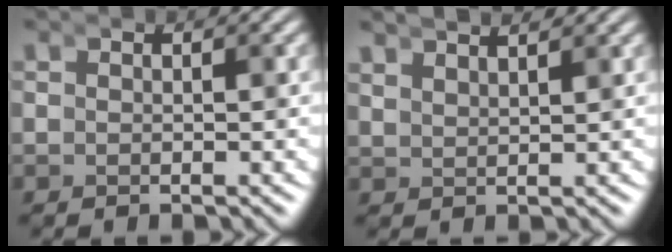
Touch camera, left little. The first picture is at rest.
{"total": 2.6, "force": [2.5, 0.5, 0.5], "torque": [-0.011, 0.007, 0.041]}